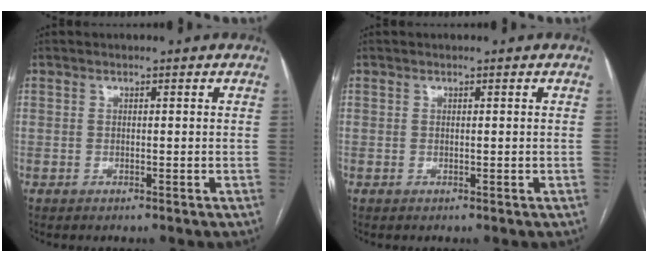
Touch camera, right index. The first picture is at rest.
{"total": 0.0}